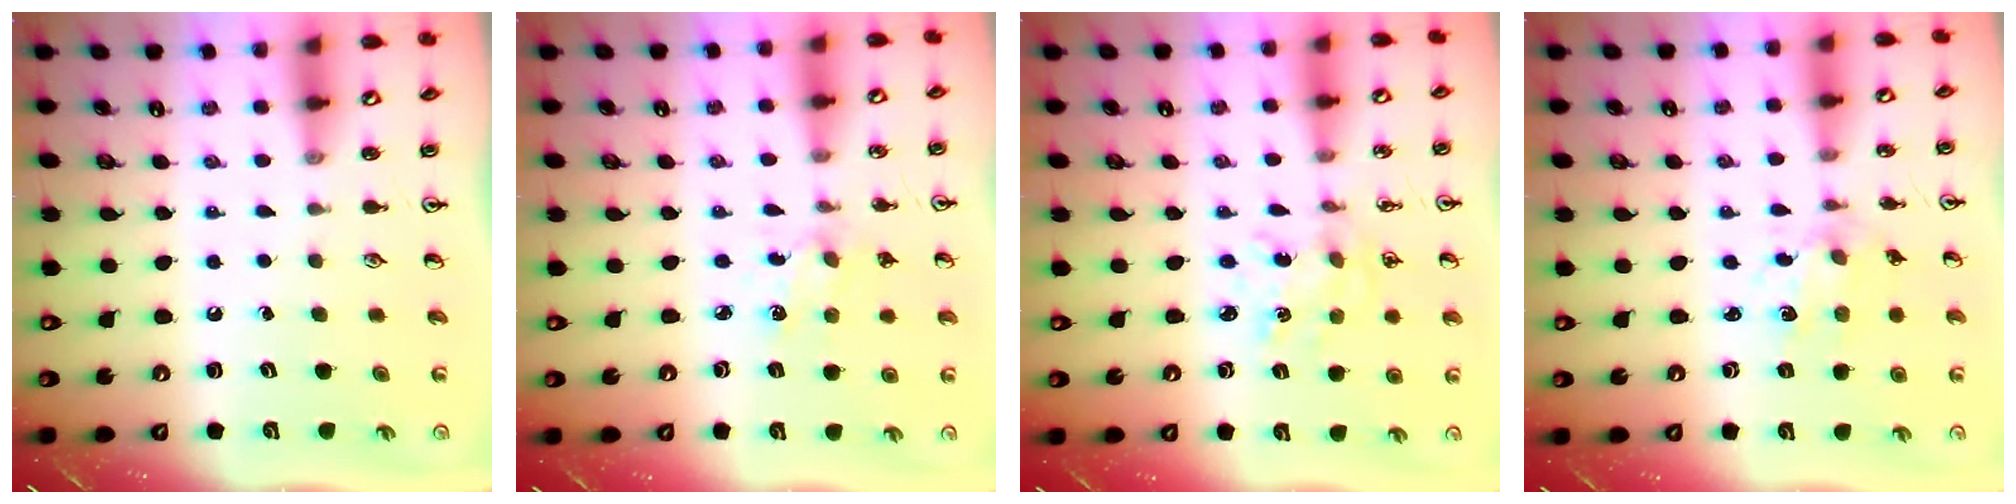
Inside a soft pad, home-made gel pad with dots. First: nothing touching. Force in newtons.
{"total": 2.2, "press": 2.1, "slide": 0.5}
{"total": 1.8, "press": 1.8, "slide": 0.1}
{"total": 2.9, "press": 2.8, "slide": 0.9}